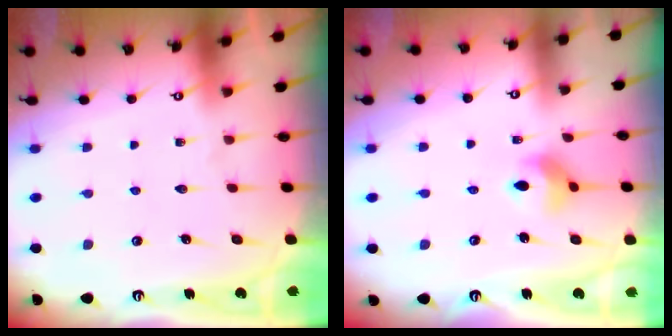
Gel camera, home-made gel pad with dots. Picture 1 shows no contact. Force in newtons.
{"total": 8.0, "press": 8.0, "slide": 1.1}